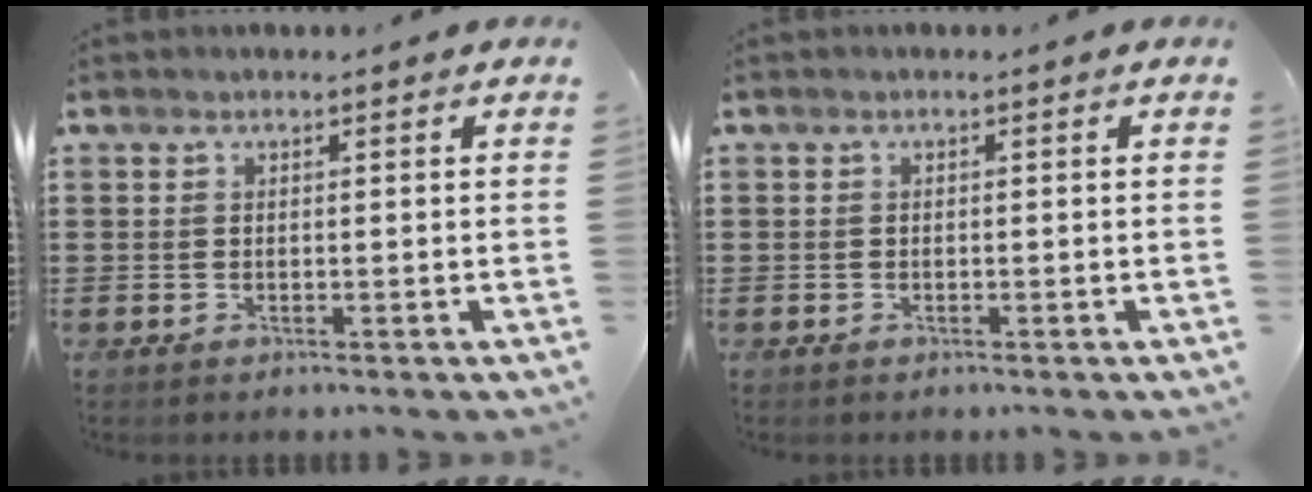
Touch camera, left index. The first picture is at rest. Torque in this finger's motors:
{"motor_torque": [0.00, -0.03, 0.01, 0.00]}